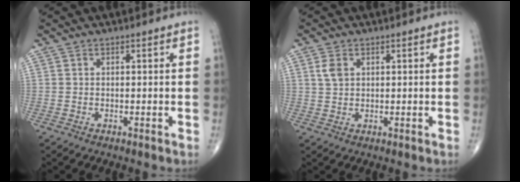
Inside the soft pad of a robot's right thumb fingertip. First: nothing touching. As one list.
[{"total": 2.8, "force": [1.1, 1.9, 1.8], "torque": [-0.033, 0.002, 0.025]}]